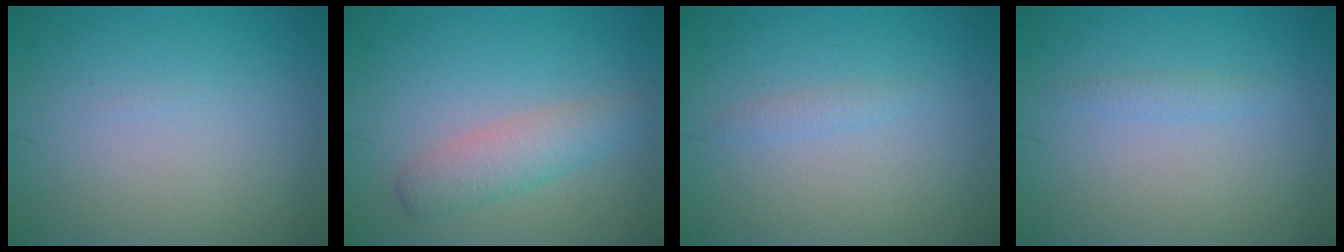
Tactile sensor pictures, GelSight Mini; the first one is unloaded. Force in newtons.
{"total": 3.0, "press": 3.0, "slide": 0.1}
{"total": 0.9, "press": 0.9, "slide": 0.0}
{"total": 0.8, "press": 0.8, "slide": 0.1}